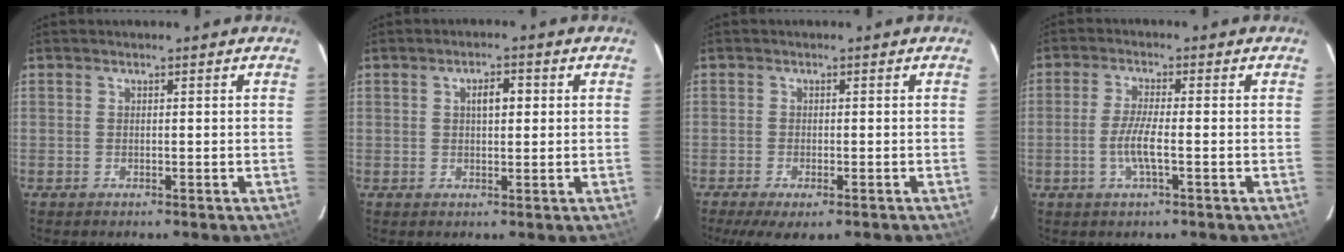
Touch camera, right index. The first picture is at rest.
{"total": 3.3, "force": [0.8, 1.5, 2.8], "torque": [-0.046, 0.012, 0.013]}
{"total": 8.9, "force": [-6.4, 2.7, 5.5], "torque": [-0.122, -0.033, -0.101]}
{"total": 5.1, "force": [-1.5, 0.4, 4.9], "torque": [-0.097, -0.006, -0.031]}